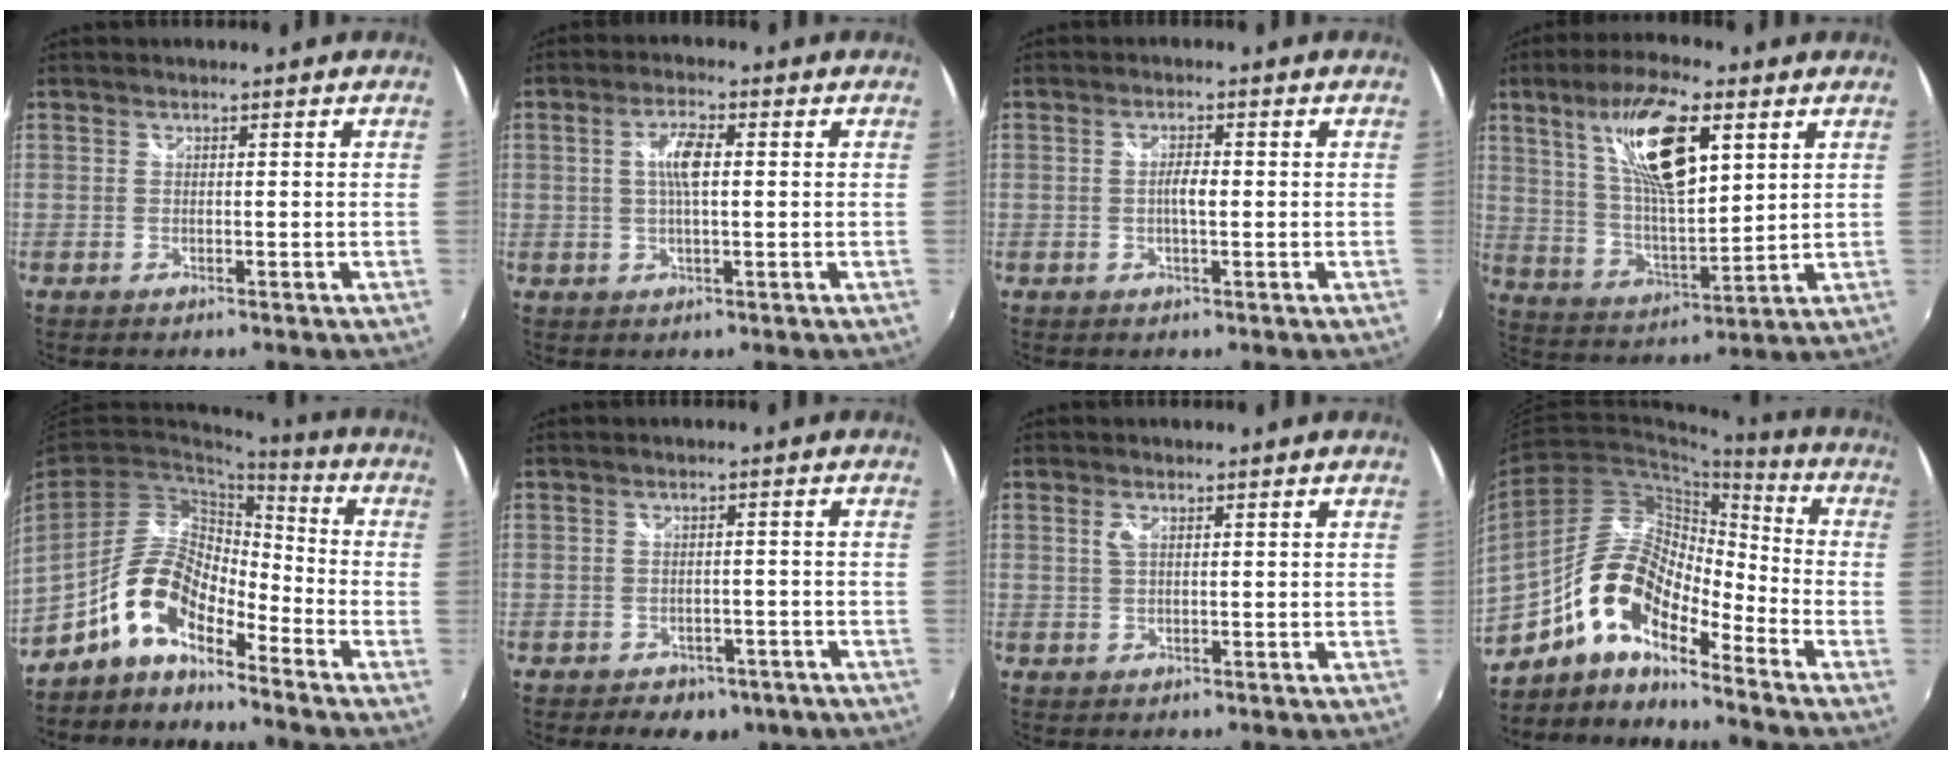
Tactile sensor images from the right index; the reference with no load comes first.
{"total": 4.8, "force": [0.6, 1.5, 4.5], "torque": [-0.086, 0.006, 0.013]}
{"total": 2.3, "force": [-0.2, 0.6, 2.3], "torque": [-0.041, 0.001, -0.005]}
{"total": 16.4, "force": [7.4, 5.4, 13.6], "torque": [-0.248, 0.009, 0.143]}
{"total": 11.2, "force": [-7.8, 4.1, 6.9], "torque": [-0.138, 0.017, -0.154]}
{"total": 8.1, "force": [-5.6, 4.7, 3.5], "torque": [-0.079, 0.000, -0.061]}
{"total": 1.5, "force": [0.5, 0.6, 1.2], "torque": [-0.025, 0.000, 0.008]}
{"total": 14.7, "force": [-9.0, 5.7, 10.1], "torque": [-0.190, 0.010, -0.179]}